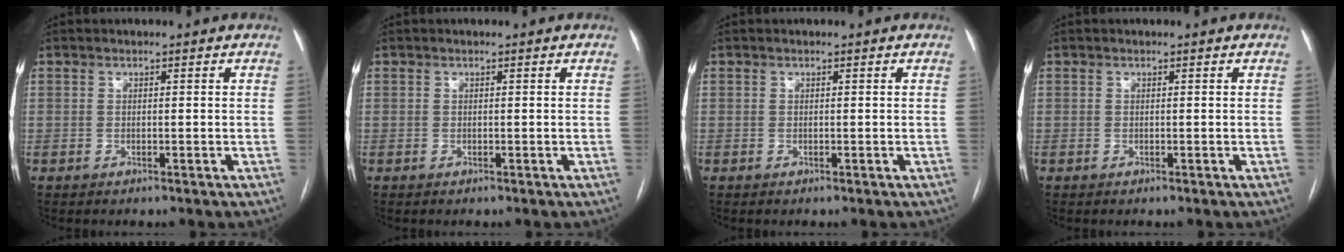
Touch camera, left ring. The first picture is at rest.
{"total": 0.0}
{"total": 0.0}
{"total": 0.0}